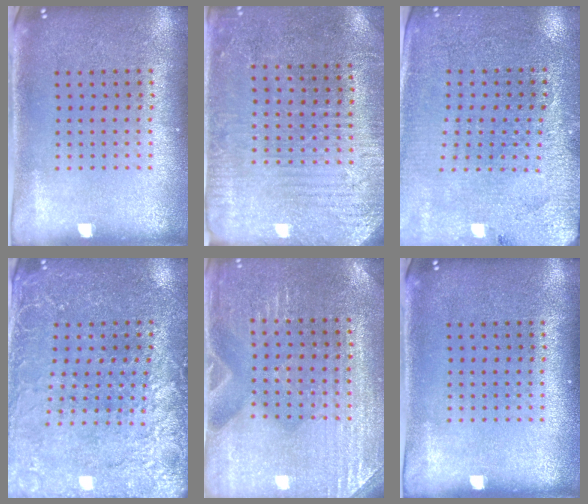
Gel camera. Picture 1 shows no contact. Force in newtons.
{"total": 2.9, "press": 2.7, "slide": 0.9}
{"total": 2.9, "press": 2.8, "slide": 0.4}
{"total": 2.7, "press": 2.7, "slide": 0.5}
{"total": 3.1, "press": 3.1, "slide": 0.4}
{"total": 0.0}